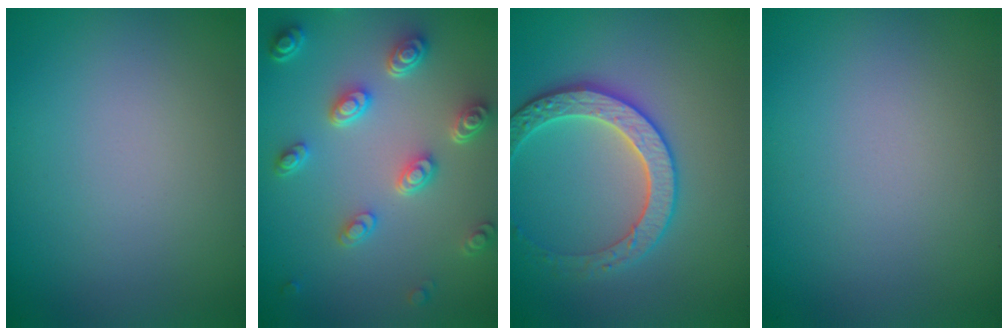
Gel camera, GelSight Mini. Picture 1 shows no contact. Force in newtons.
{"total": 4.8, "press": 3.8, "slide": 3.0}
{"total": 3.9, "press": 3.9, "slide": 0.8}
{"total": 0.0}